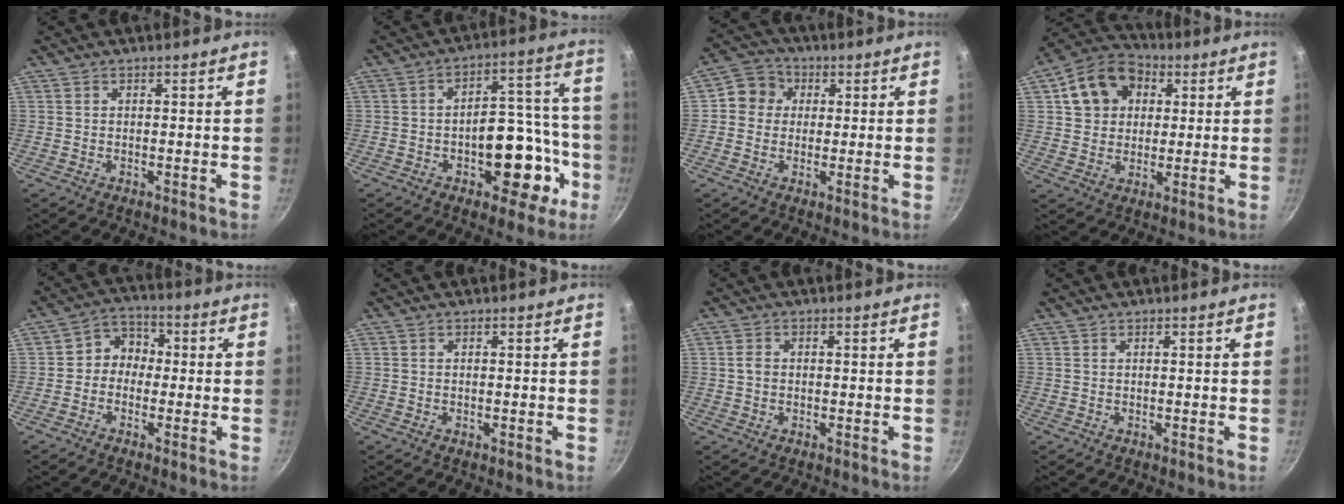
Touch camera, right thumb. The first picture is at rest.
{"total": 15.9, "force": [-5.6, 9.0, 11.9], "torque": [-0.102, 0.061, -0.072]}
{"total": 6.6, "force": [0.8, 6.0, 2.5], "torque": [-0.007, 0.013, -0.006]}
{"total": 13.0, "force": [3.7, 10.4, 6.9], "torque": [-0.094, 0.018, 0.050]}
{"total": 5.8, "force": [-0.6, 5.1, 2.7], "torque": [-0.009, 0.020, -0.029]}
{"total": 0.5, "force": [-0.2, 0.2, 0.5], "torque": [-0.008, 0.003, -0.004]}
{"total": 1.8, "force": [0.0, 1.4, 1.1], "torque": [-0.018, 0.004, -0.003]}
{"total": 0.0}